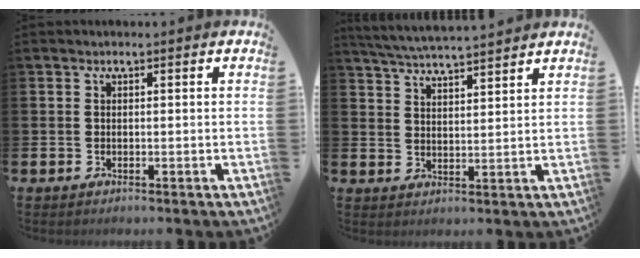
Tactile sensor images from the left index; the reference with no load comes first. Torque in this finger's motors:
{"motor_torque": [0.59, -0.66, 0.29, 0.14]}